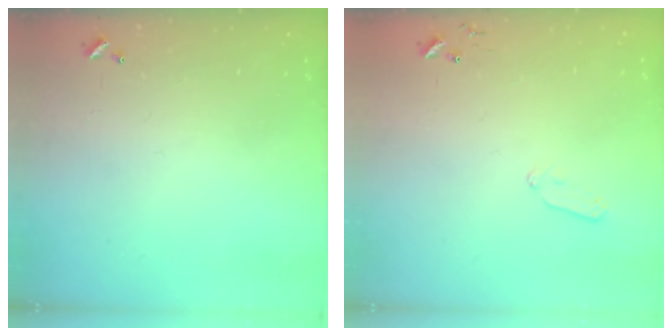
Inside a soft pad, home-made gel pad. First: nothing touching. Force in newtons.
{"total": 6.0, "press": 5.9, "slide": 1.0}